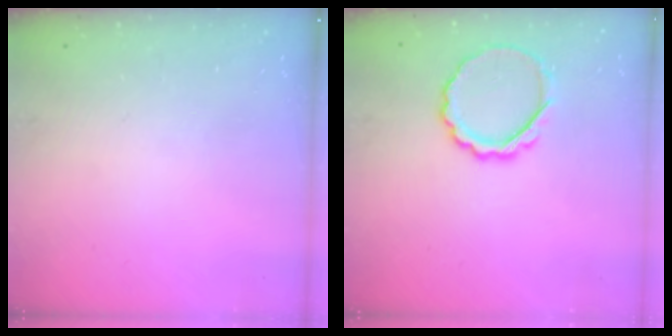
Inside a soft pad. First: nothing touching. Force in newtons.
{"total": 8.7, "press": 8.6, "slide": 1.0}